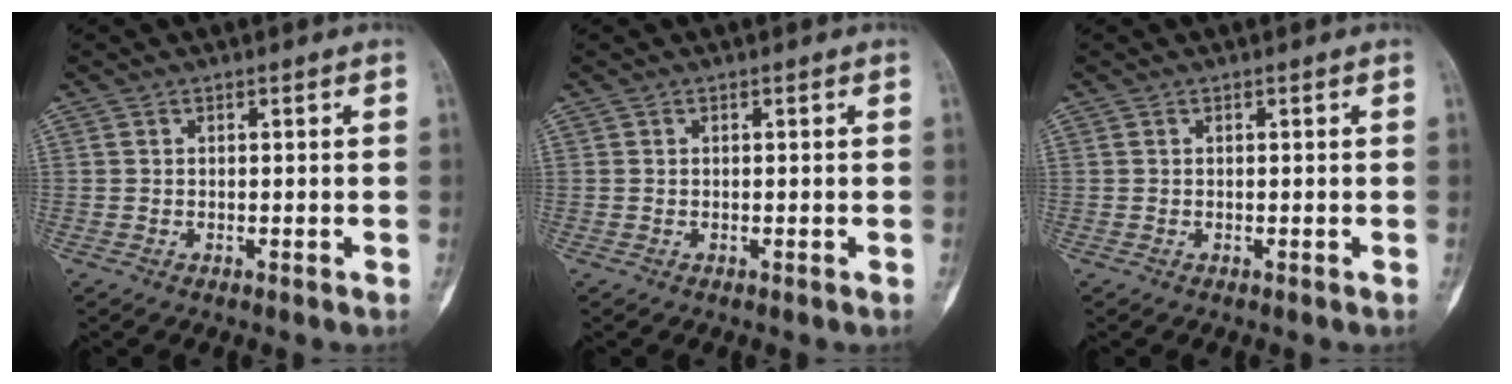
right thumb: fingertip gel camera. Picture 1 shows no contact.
{"total": 0.0}
{"total": 0.0}